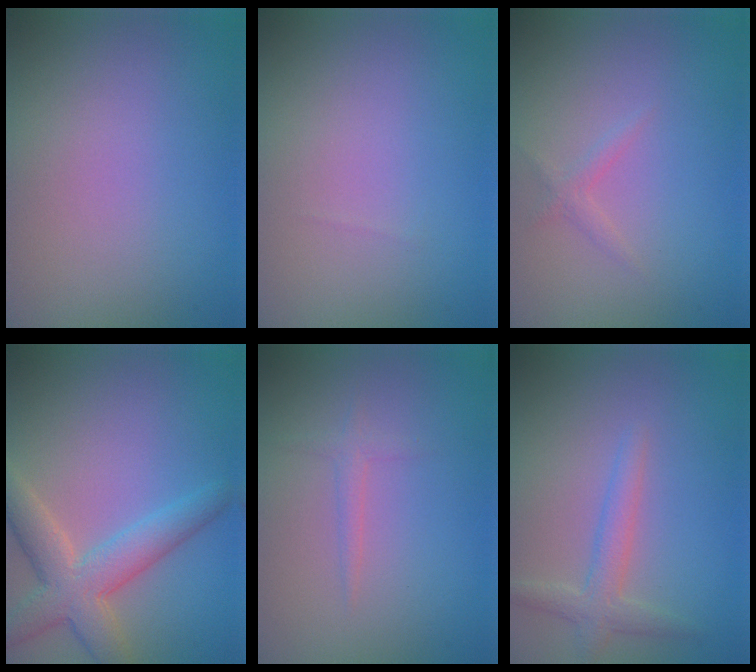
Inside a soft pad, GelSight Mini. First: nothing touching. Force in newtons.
{"total": 0.0}
{"total": 0.9, "press": 0.9, "slide": 0.0}
{"total": 4.3, "press": 4.3, "slide": 0.3}
{"total": 1.3, "press": 1.3, "slide": 0.0}
{"total": 2.3, "press": 2.3, "slide": 0.1}